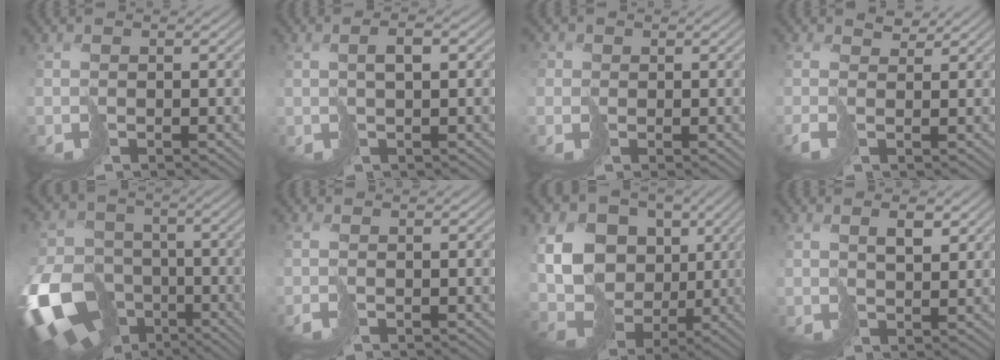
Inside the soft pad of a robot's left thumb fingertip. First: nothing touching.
{"total": 2.3, "force": [0.8, 0.5, 2.1], "torque": [-0.038, 0.007, 0.014]}
{"total": 2.5, "force": [-0.1, 2.5, 0.5], "torque": [-0.015, -0.005, -0.001]}
{"total": 2.3, "force": [0.2, 1.0, 2.0], "torque": [-0.059, 0.006, -0.003]}
{"total": 18.8, "force": [-8.7, 13.8, 9.4], "torque": [-0.275, -0.058, -0.134]}
{"total": 1.6, "force": [-0.3, 0.3, 1.5], "torque": [-0.030, 0.000, -0.012]}
{"total": 15.5, "force": [2.9, 12.9, 8.0], "torque": [-0.225, 0.014, 0.063]}
{"total": 2.6, "force": [2.0, 0.7, 1.6], "torque": [-0.029, 0.000, 0.040]}